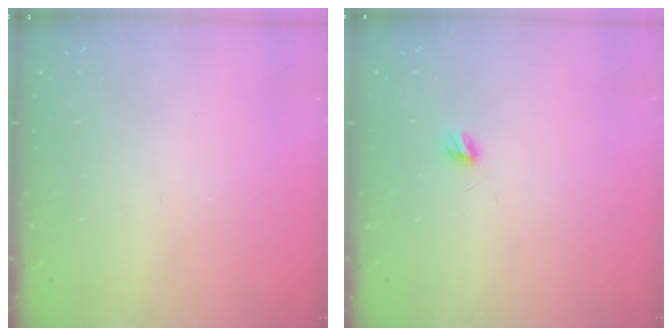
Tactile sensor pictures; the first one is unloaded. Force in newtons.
{"total": 3.9, "press": 3.9, "slide": 0.3}